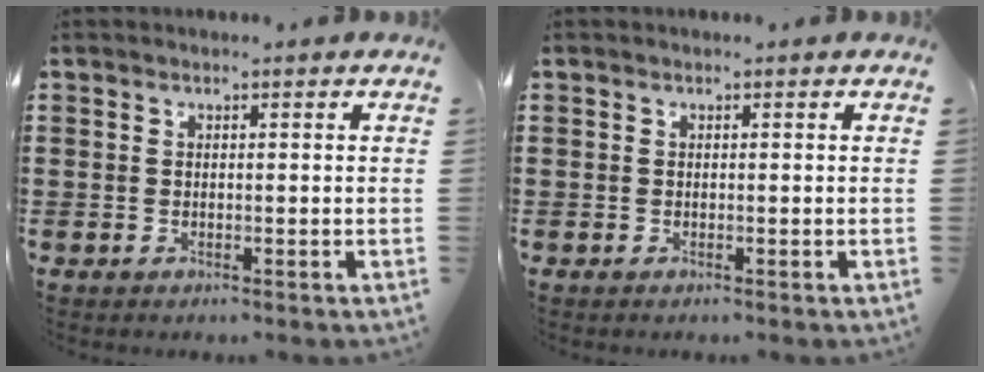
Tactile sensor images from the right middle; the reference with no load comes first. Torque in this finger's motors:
{"motor_torque": [-1.29, 0.85, -0.01, 0.01]}